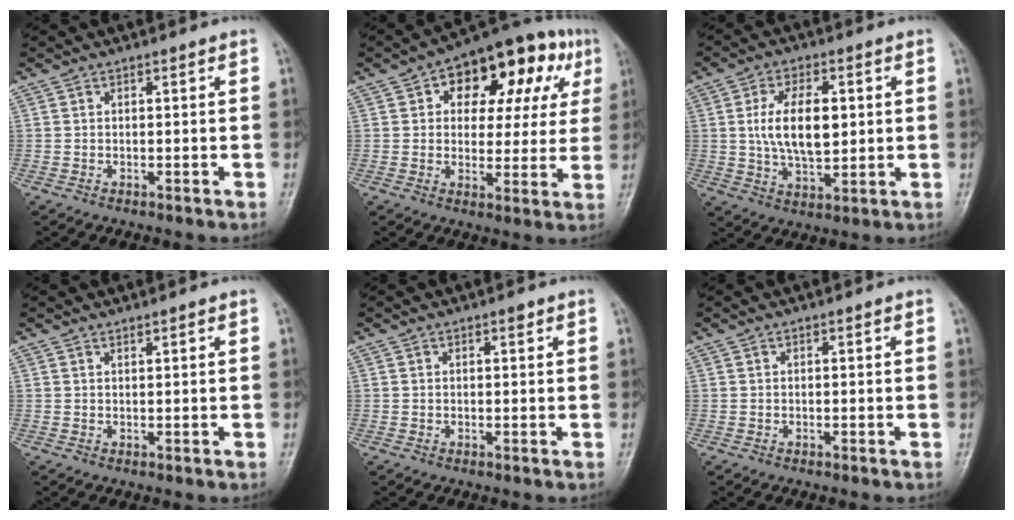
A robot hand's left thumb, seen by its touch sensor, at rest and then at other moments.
{"total": 19.3, "force": [7.2, 11.3, 13.9], "torque": [-0.123, 0.018, 0.091]}
{"total": 11.0, "force": [1.4, 5.9, 9.2], "torque": [-0.154, -0.007, 0.029]}
{"total": 0.5, "force": [0.5, -0.1, 0.0], "torque": [0.001, -0.004, 0.010]}
{"total": 0.7, "force": [0.5, 0.3, 0.4], "torque": [-0.002, -0.001, 0.005]}
{"total": 0.0}